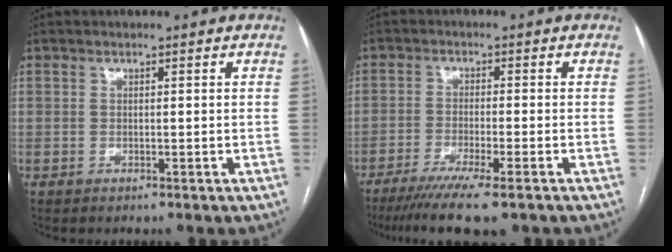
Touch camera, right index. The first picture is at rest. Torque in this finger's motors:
{"motor_torque": [1.12, -1.02, 0.52, 0.13]}